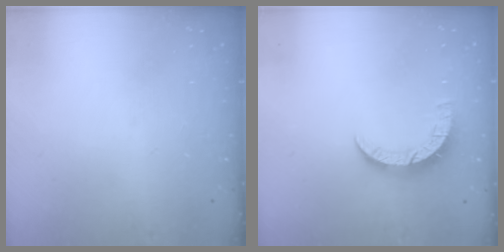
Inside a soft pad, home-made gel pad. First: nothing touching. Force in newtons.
{"total": 6.5, "press": 6.5, "slide": 0.4}